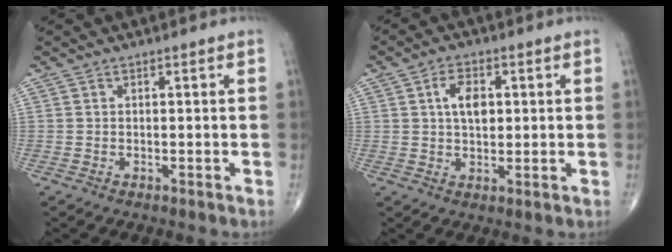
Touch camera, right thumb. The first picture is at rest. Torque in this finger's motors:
{"motor_torque": [0.91, 0.69, -0.04, -0.15, 0.04]}